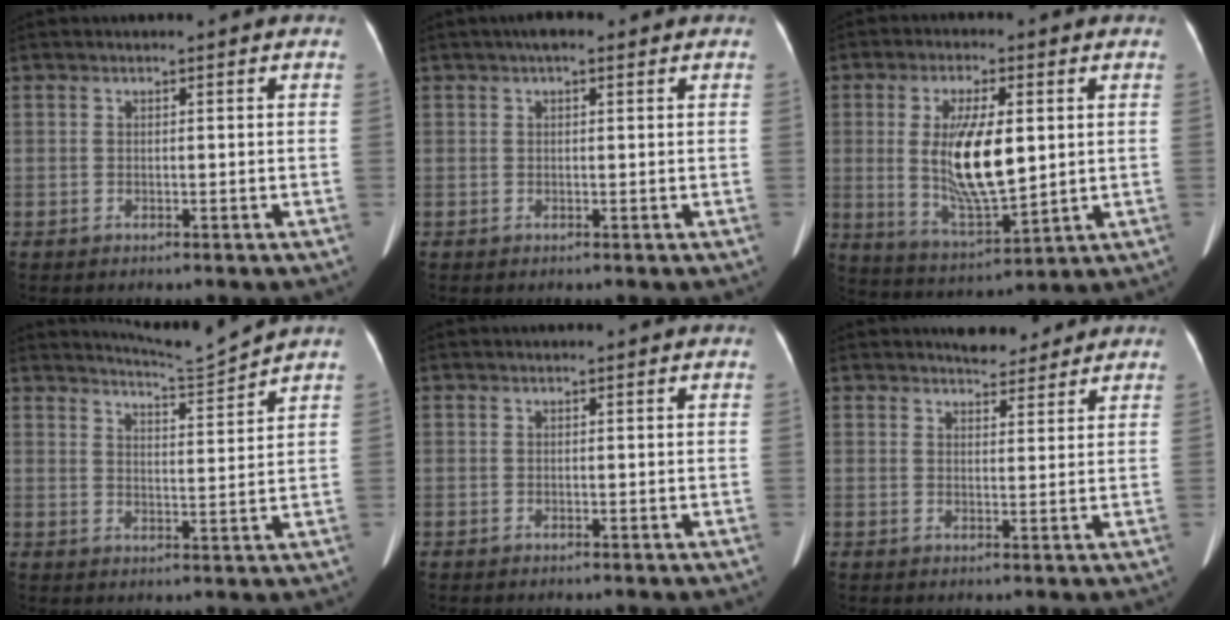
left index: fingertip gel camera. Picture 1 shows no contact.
{"total": 2.5, "force": [1.6, 1.0, 1.8], "torque": [-0.029, 0.017, 0.021]}
{"total": 12.1, "force": [1.3, 3.4, 11.6], "torque": [-0.231, -0.010, 0.030]}
{"total": 5.5, "force": [5.1, -2.1, -0.4], "torque": [-0.007, -0.028, 0.092]}
{"total": 0.0}
{"total": 4.3, "force": [3.9, 1.5, 1.1], "torque": [-0.014, 0.005, 0.057]}